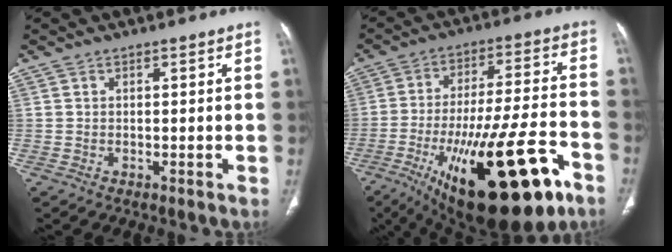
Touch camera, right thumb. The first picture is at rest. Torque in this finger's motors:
{"motor_torque": [2.25, 2.54, 2.23, -0.54, 0.76]}